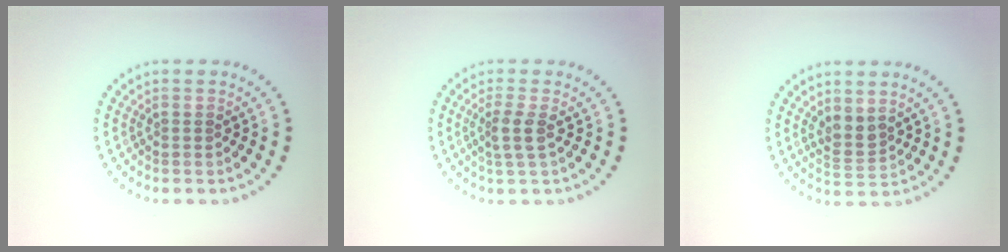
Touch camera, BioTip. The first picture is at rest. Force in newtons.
{"total": 1.8, "press": 1.5, "slide": 1.0}
{"total": 1.9, "press": 1.6, "slide": 1.0}